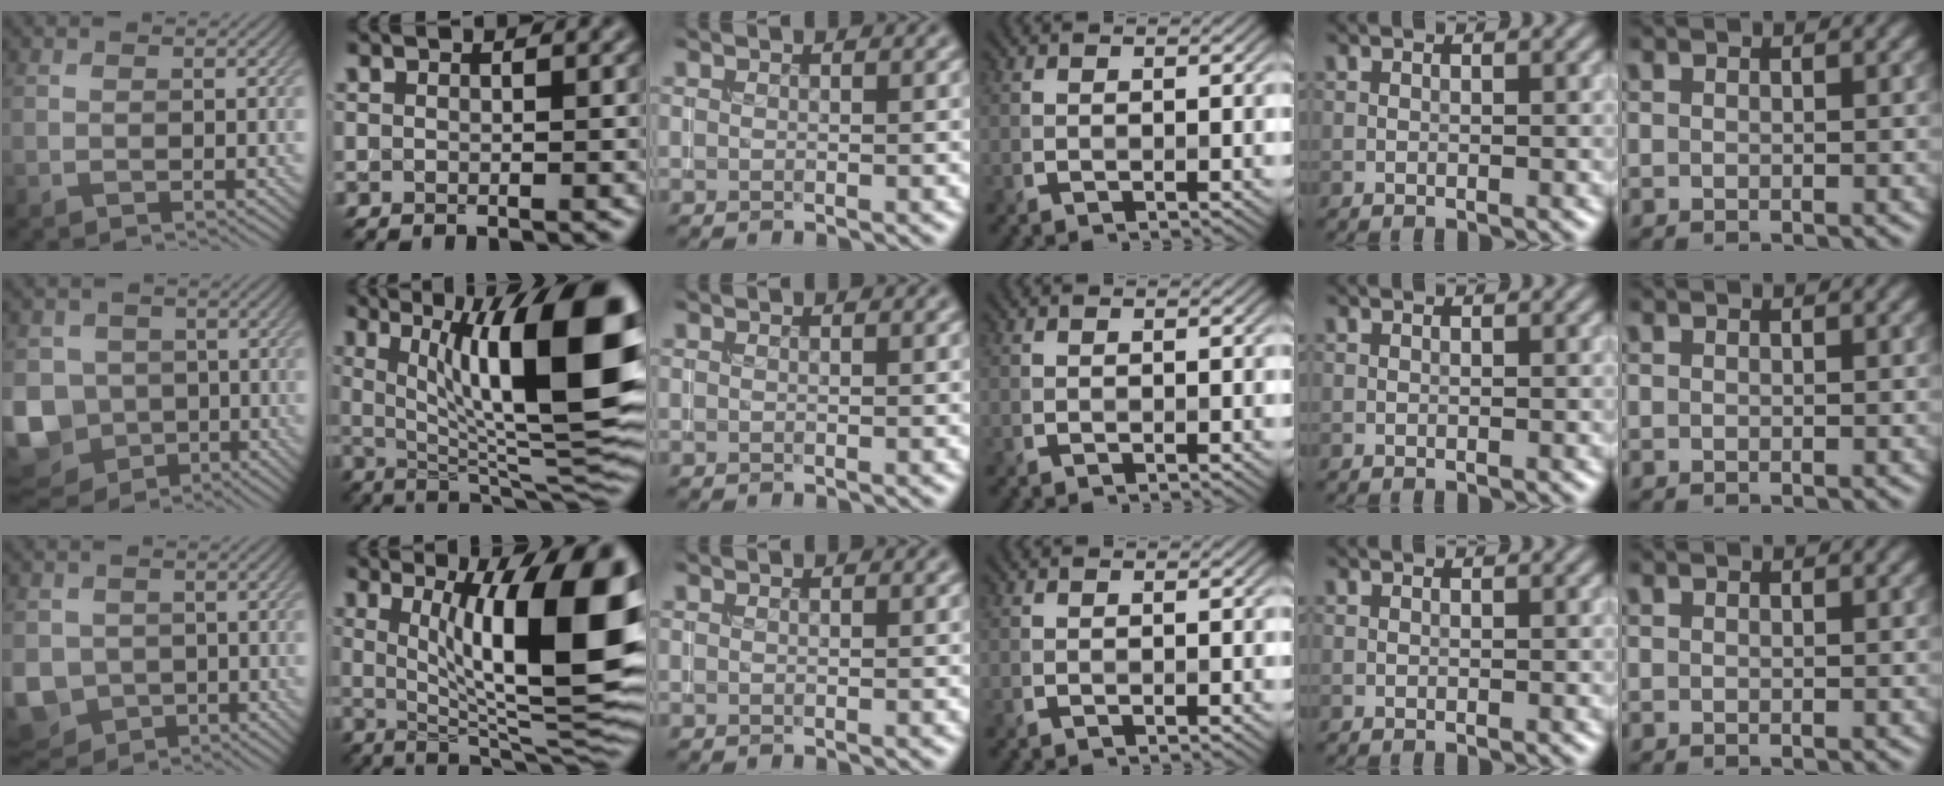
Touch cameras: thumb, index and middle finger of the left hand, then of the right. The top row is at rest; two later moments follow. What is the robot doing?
{"motion": "insert", "object": "coin"}